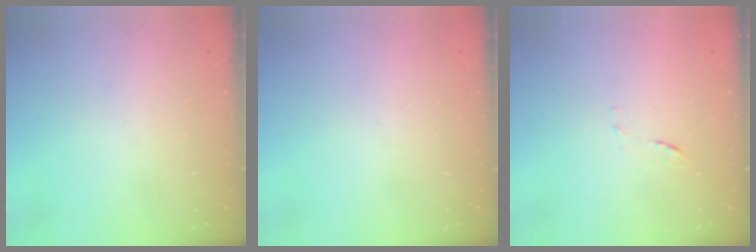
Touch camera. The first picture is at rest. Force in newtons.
{"total": 0.0}
{"total": 5.0, "press": 5.0, "slide": 0.6}